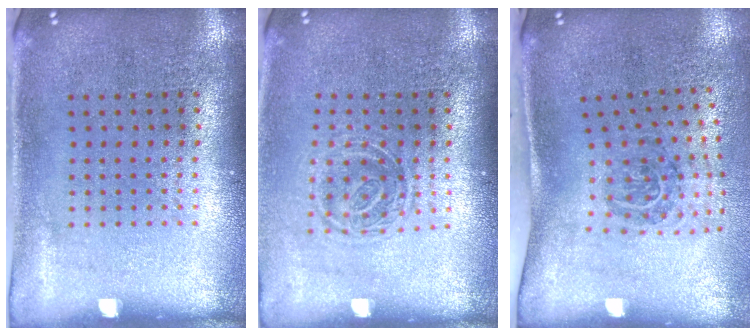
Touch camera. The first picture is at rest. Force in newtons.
{"total": 1.3, "press": 1.0, "slide": 0.8}
{"total": 1.9, "press": 1.2, "slide": 1.5}